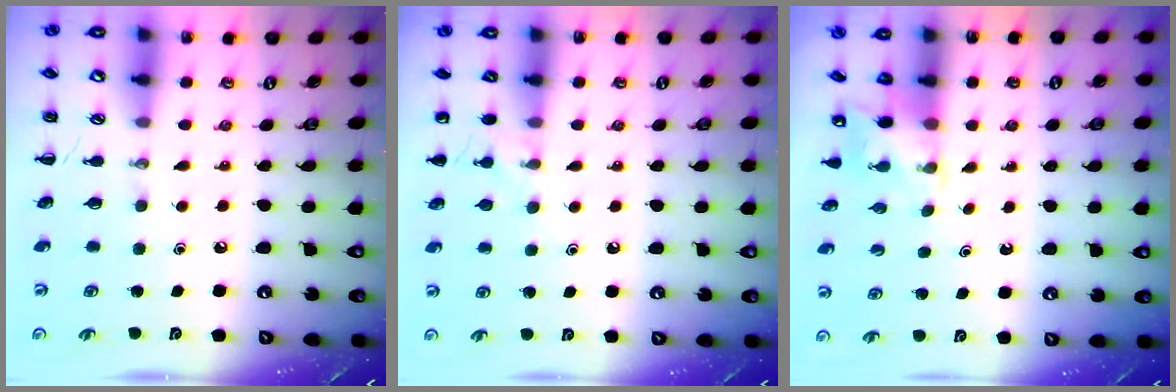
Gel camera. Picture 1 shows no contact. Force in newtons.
{"total": 6.3, "press": 6.1, "slide": 1.8}
{"total": 4.3, "press": 4.2, "slide": 0.8}